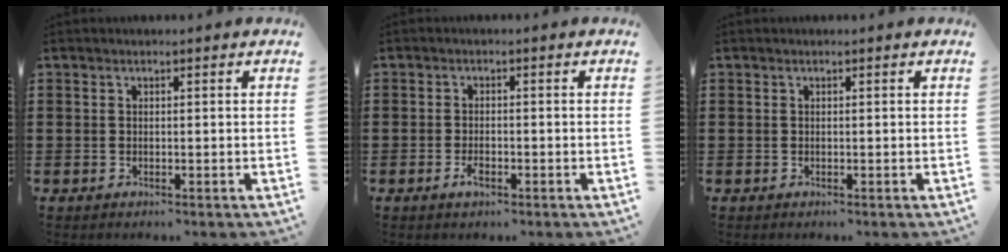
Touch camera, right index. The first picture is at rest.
{"total": 2.2, "force": [-1.0, 0.8, 1.8], "torque": [-0.040, -0.004, -0.020]}
{"total": 0.0}